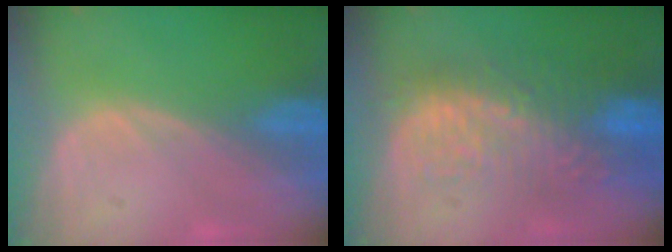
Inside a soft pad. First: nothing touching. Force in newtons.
{"total": 10.8, "press": 9.7, "slide": 4.9}